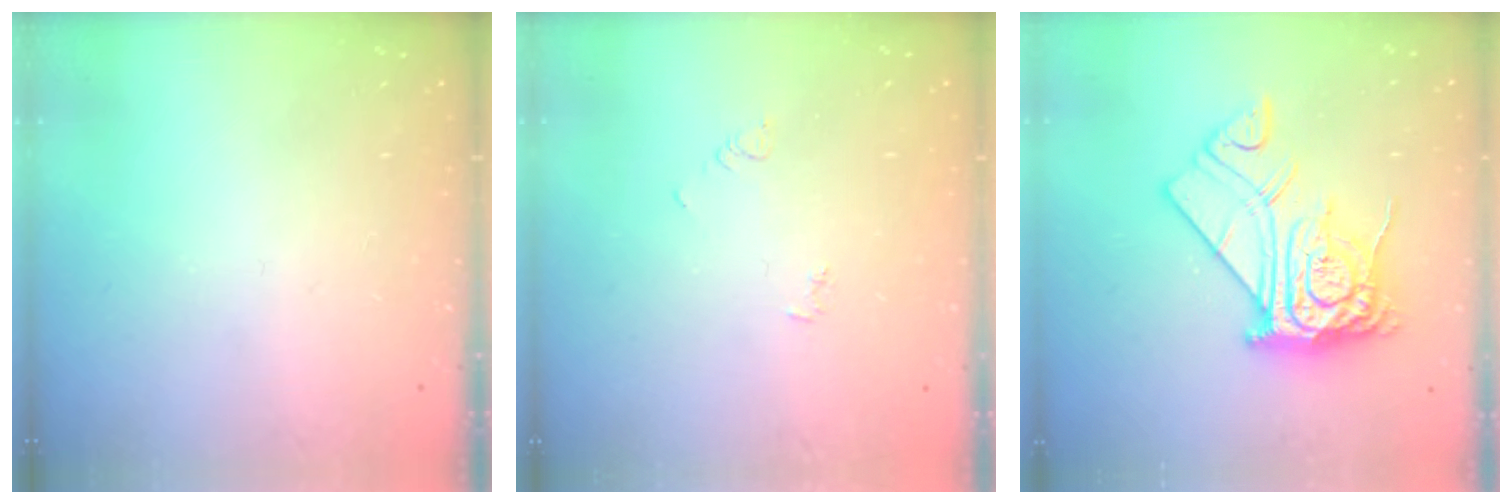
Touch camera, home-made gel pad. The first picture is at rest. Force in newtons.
{"total": 3.1, "press": 3.1, "slide": 0.4}
{"total": 15.7, "press": 15.6, "slide": 1.6}